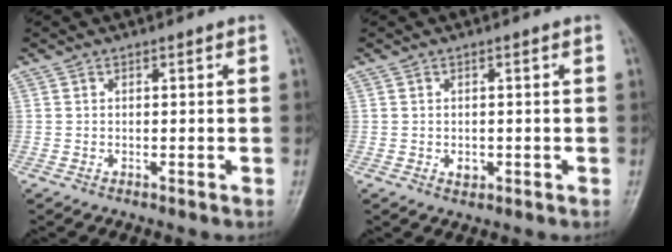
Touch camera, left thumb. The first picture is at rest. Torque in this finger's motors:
{"motor_torque": [0.32, 0.36, 0.51, 0.15, 0.00]}